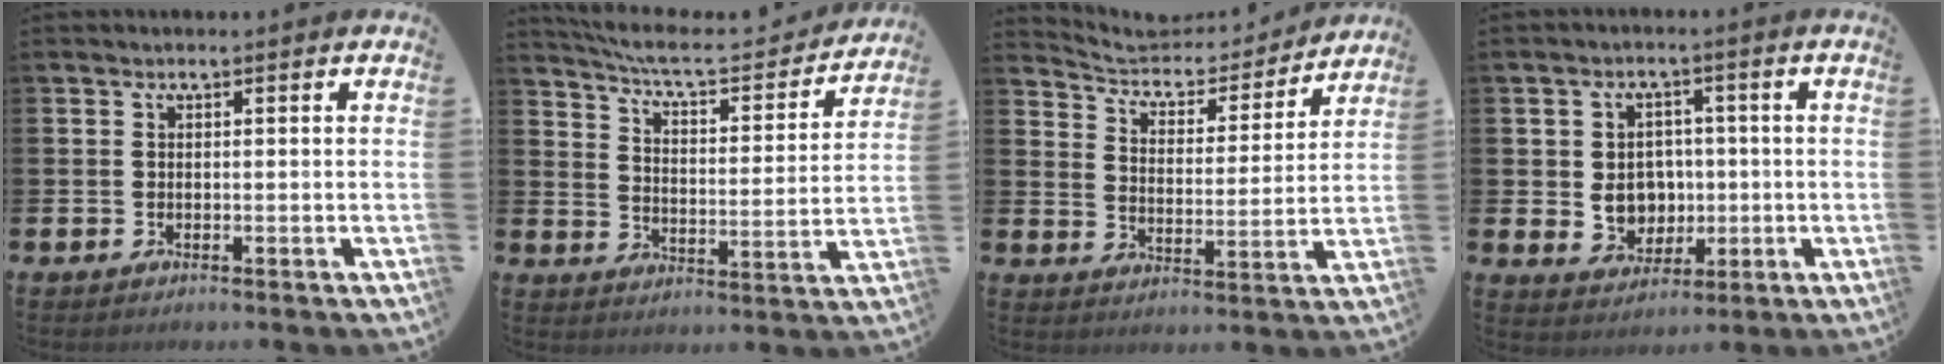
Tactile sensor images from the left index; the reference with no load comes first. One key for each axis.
{"total": 7.2, "fx": 6.5, "fy": 1.5, "fz": 2.7, "tx": -0.077, "ty": -0.046, "tz": 0.107}
{"total": 5.7, "fx": 5.4, "fy": 1.8, "fz": 1.0, "tx": -0.055, "ty": -0.043, "tz": 0.087}
{"total": 4.7, "fx": 0.3, "fy": 4.3, "fz": 1.9, "tx": -0.038, "ty": 0.005, "tz": 0.000}